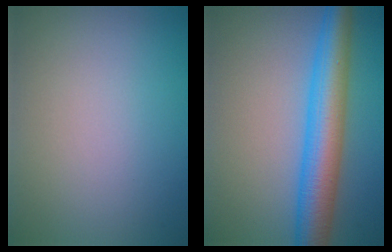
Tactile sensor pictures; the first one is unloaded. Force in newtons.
{"total": 7.1, "press": 7.1, "slide": 0.1}